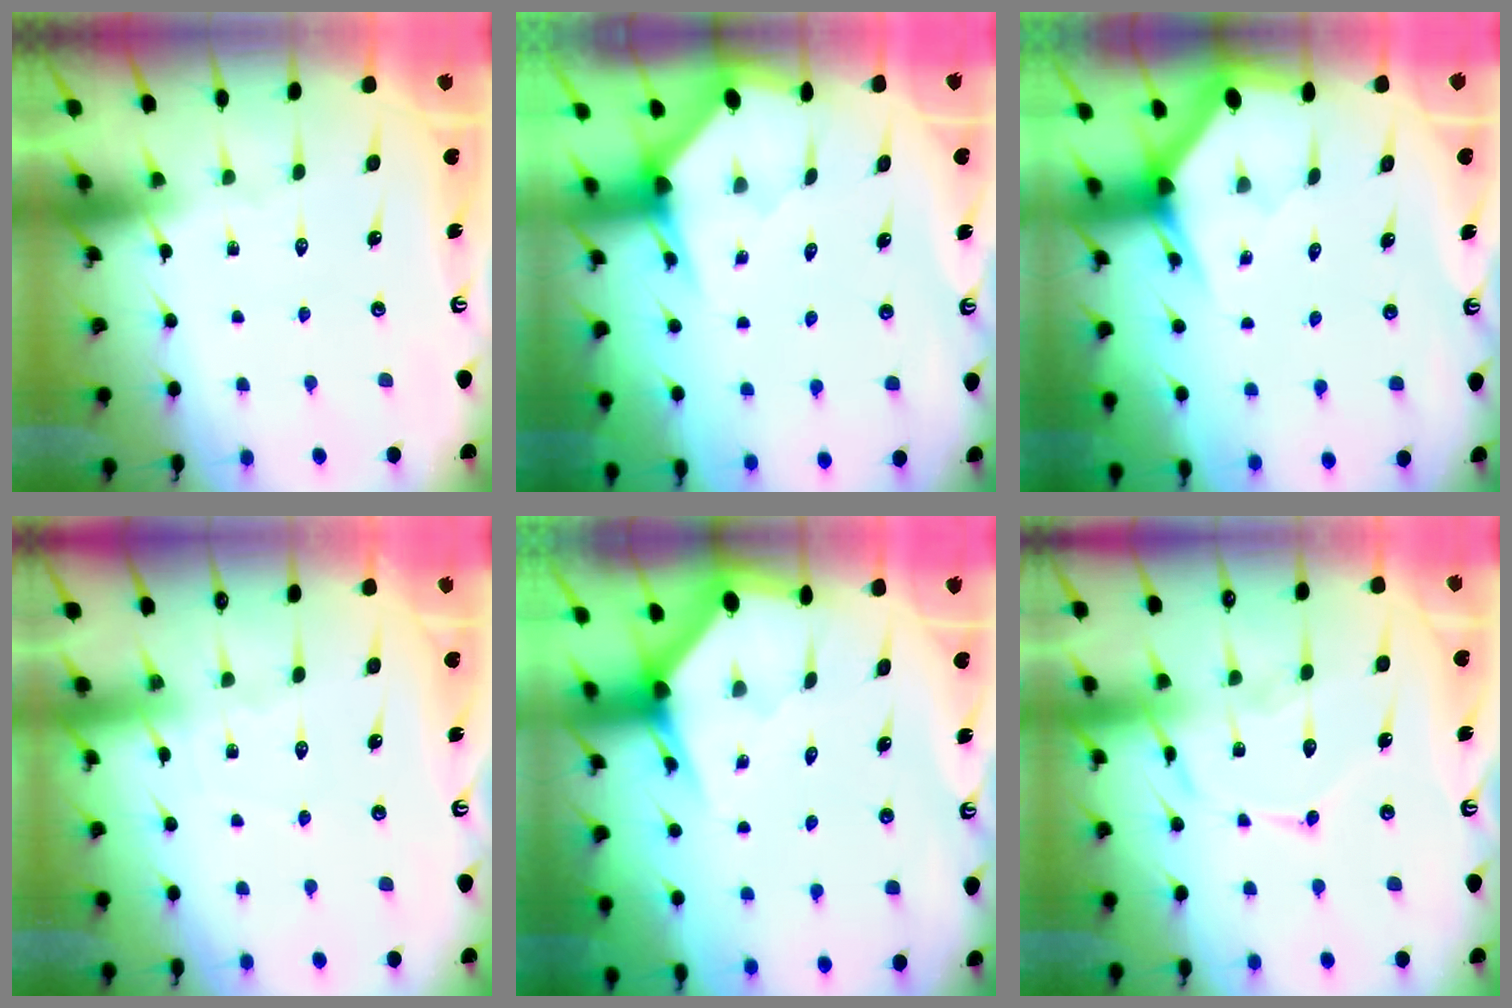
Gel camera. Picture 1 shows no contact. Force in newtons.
{"total": 2.8, "press": 2.8, "slide": 0.2}
{"total": 2.9, "press": 2.9, "slide": 0.0}
{"total": 4.2, "press": 4.1, "slide": 0.5}
{"total": 2.8, "press": 2.8, "slide": 0.0}
{"total": 12.4, "press": 12.4, "slide": 1.0}